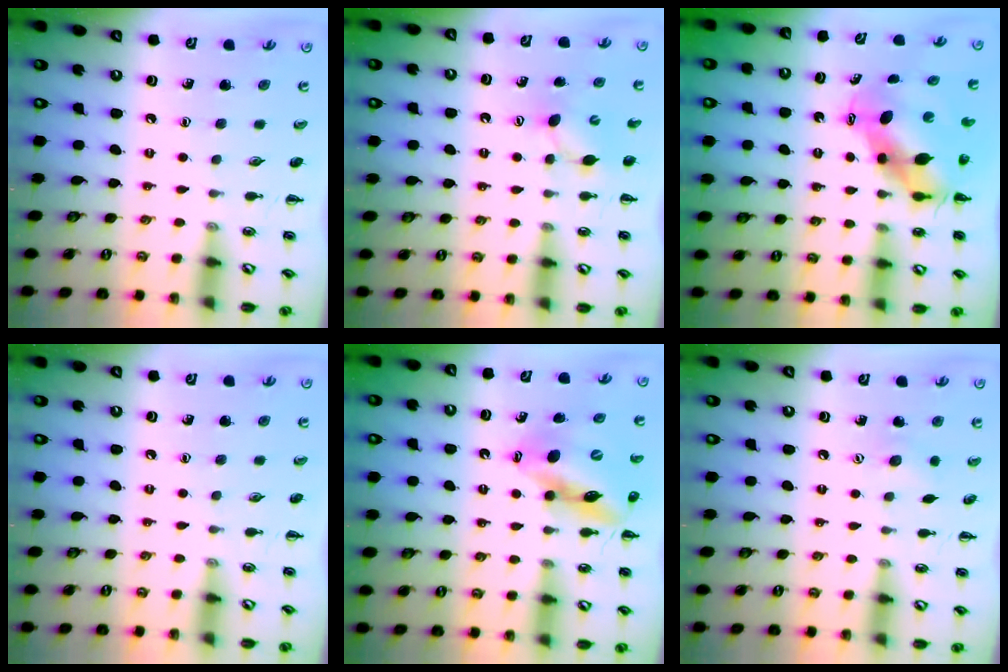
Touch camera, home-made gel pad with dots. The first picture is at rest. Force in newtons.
{"total": 5.5, "press": 5.4, "slide": 1.1}
{"total": 7.9, "press": 7.8, "slide": 1.7}
{"total": 0.0}
{"total": 13.6, "press": 13.0, "slide": 3.9}
{"total": 5.0, "press": 4.9, "slide": 1.1}